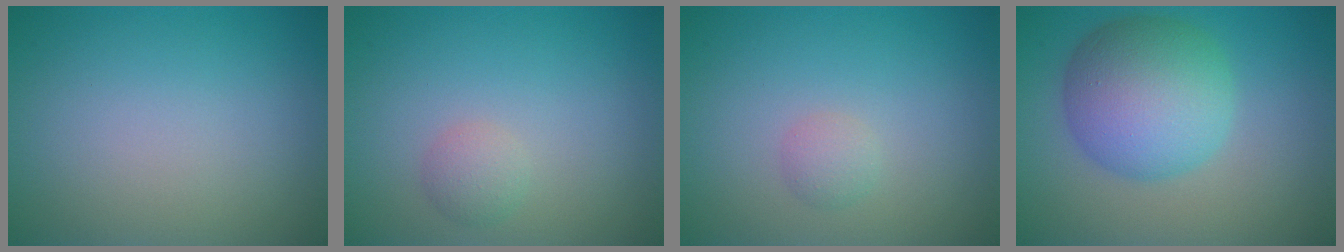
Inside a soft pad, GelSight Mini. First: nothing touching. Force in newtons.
{"total": 1.4, "press": 1.4, "slide": 0.0}
{"total": 1.1, "press": 1.1, "slide": 0.1}
{"total": 8.0, "press": 8.0, "slide": 0.1}